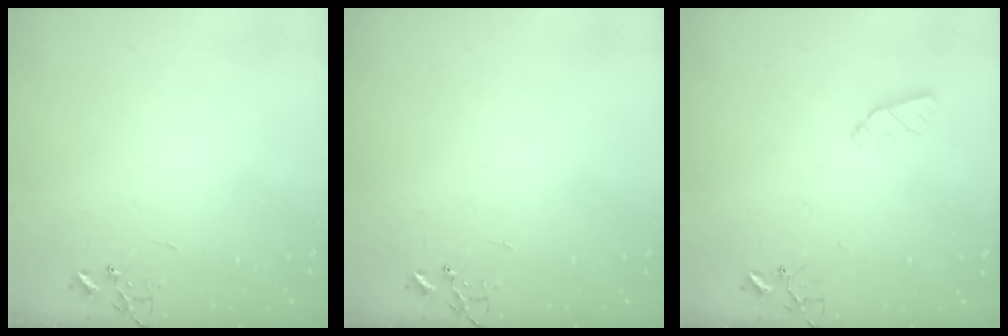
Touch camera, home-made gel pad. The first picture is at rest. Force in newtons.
{"total": 0.0}
{"total": 6.2, "press": 6.2, "slide": 0.3}